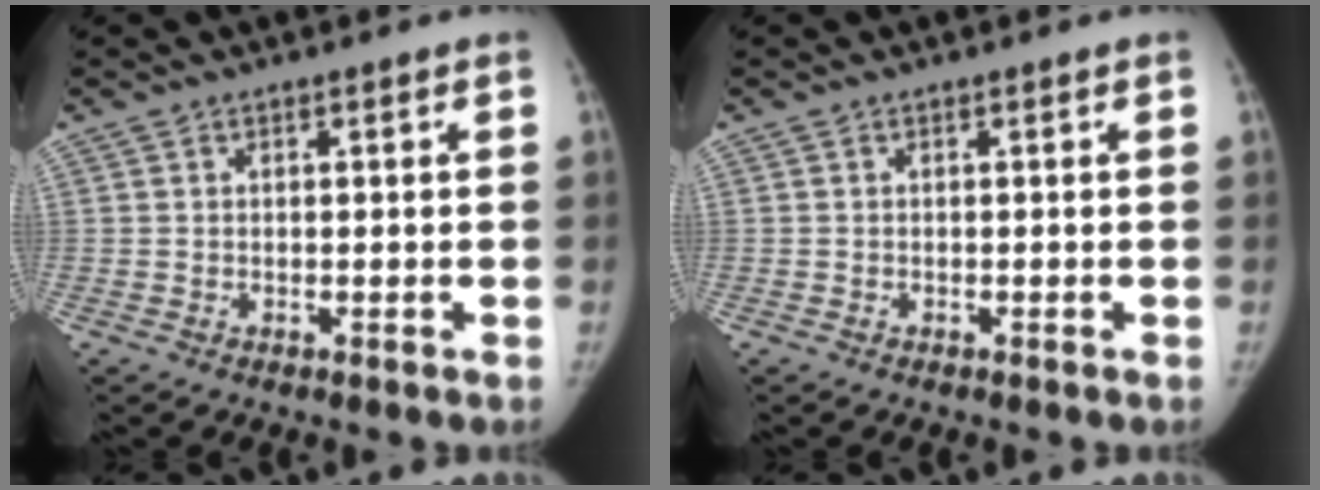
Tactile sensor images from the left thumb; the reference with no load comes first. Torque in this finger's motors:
{"motor_torque": [0.04, 0.03, 0.25, -0.07, 0.00]}